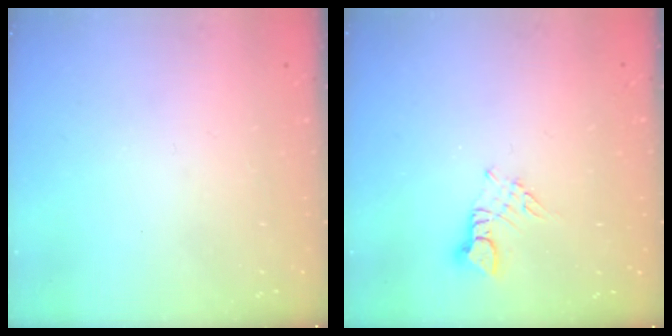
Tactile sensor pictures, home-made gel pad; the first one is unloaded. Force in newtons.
{"total": 2.5, "press": 2.5, "slide": 0.4}